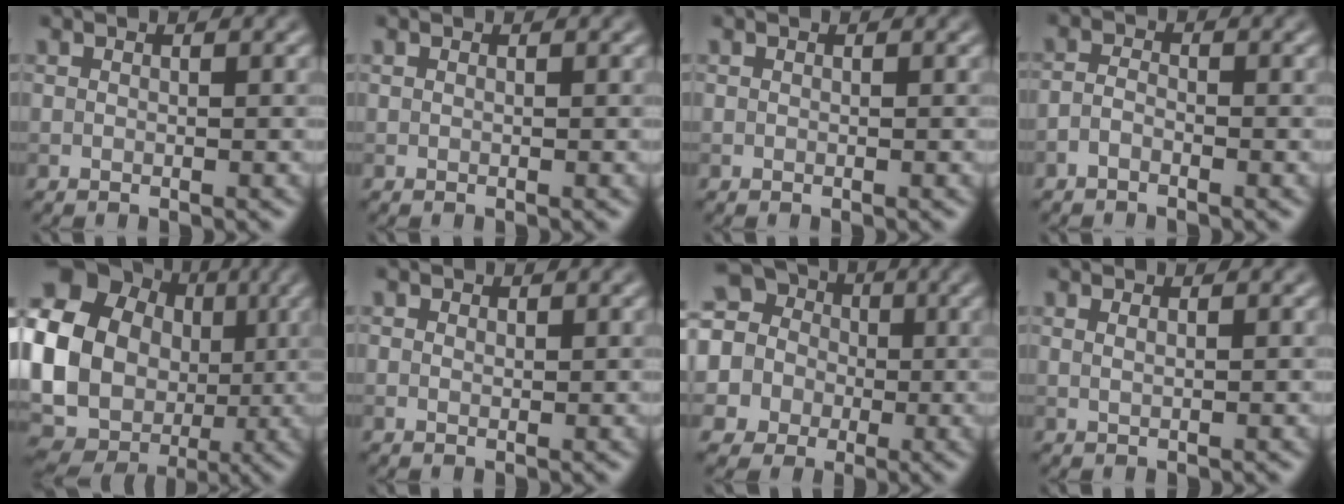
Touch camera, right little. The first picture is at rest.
{"total": 0.0}
{"total": 0.0}
{"total": 1.3, "force": [-0.9, 0.6, 0.7], "torque": [-0.015, 0.002, -0.023]}
{"total": 23.4, "force": [0.8, 21.2, 10.0], "torque": [-0.209, 0.012, -0.031]}
{"total": 0.6, "force": [0.3, 0.4, 0.2], "torque": [-0.004, -0.001, 0.005]}
{"total": 13.6, "force": [3.8, 12.1, 4.9], "torque": [-0.137, 0.044, 0.026]}
{"total": 0.8, "force": [0.5, 0.3, 0.6], "torque": [-0.008, -0.002, 0.003]}